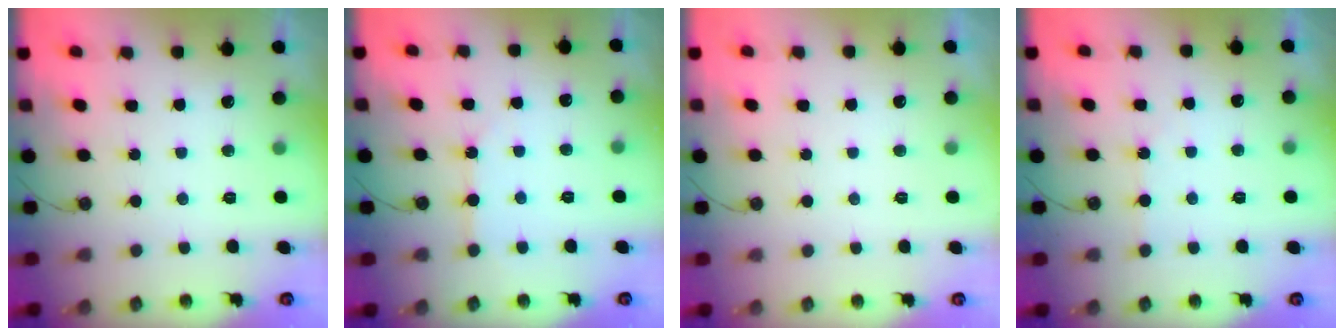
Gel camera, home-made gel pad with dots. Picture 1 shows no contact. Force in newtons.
{"total": 4.2, "press": 4.2, "slide": 0.4}
{"total": 0.0}
{"total": 2.5, "press": 2.5, "slide": 0.5}